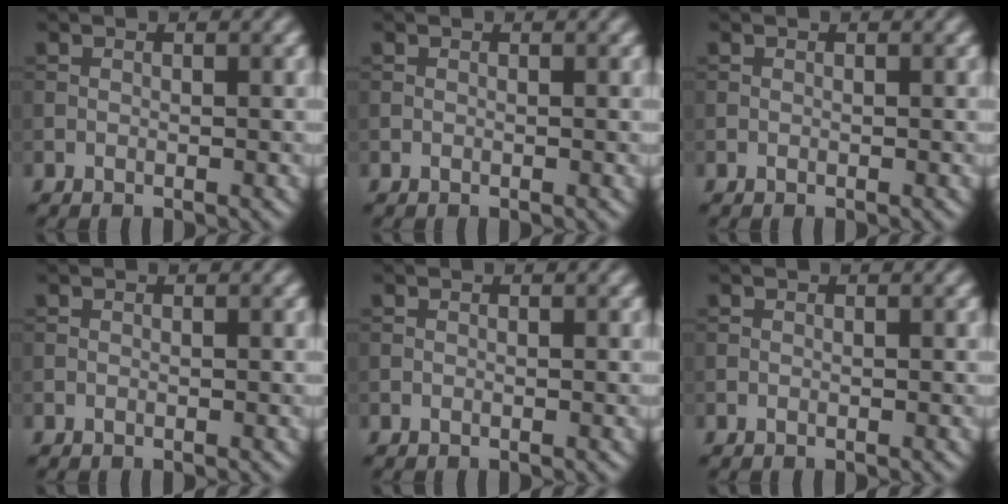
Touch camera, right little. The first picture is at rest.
{"total": 0.0}
{"total": 0.0}
{"total": 0.0}
{"total": 0.0}
{"total": 0.0}